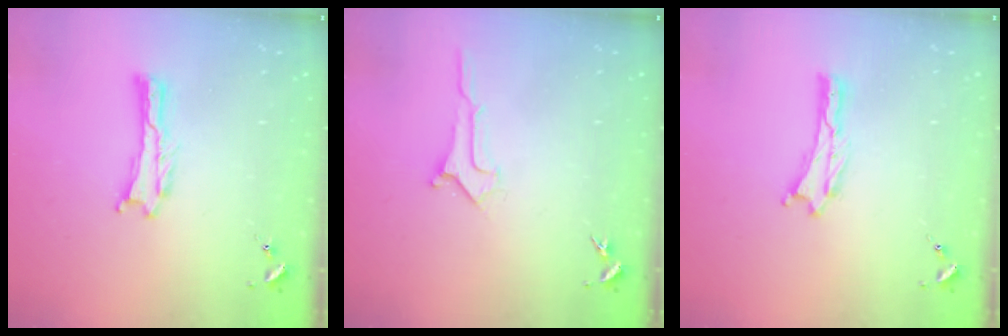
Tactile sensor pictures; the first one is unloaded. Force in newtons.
{"total": 1.0, "press": 1.0, "slide": 0.0}
{"total": 0.0}